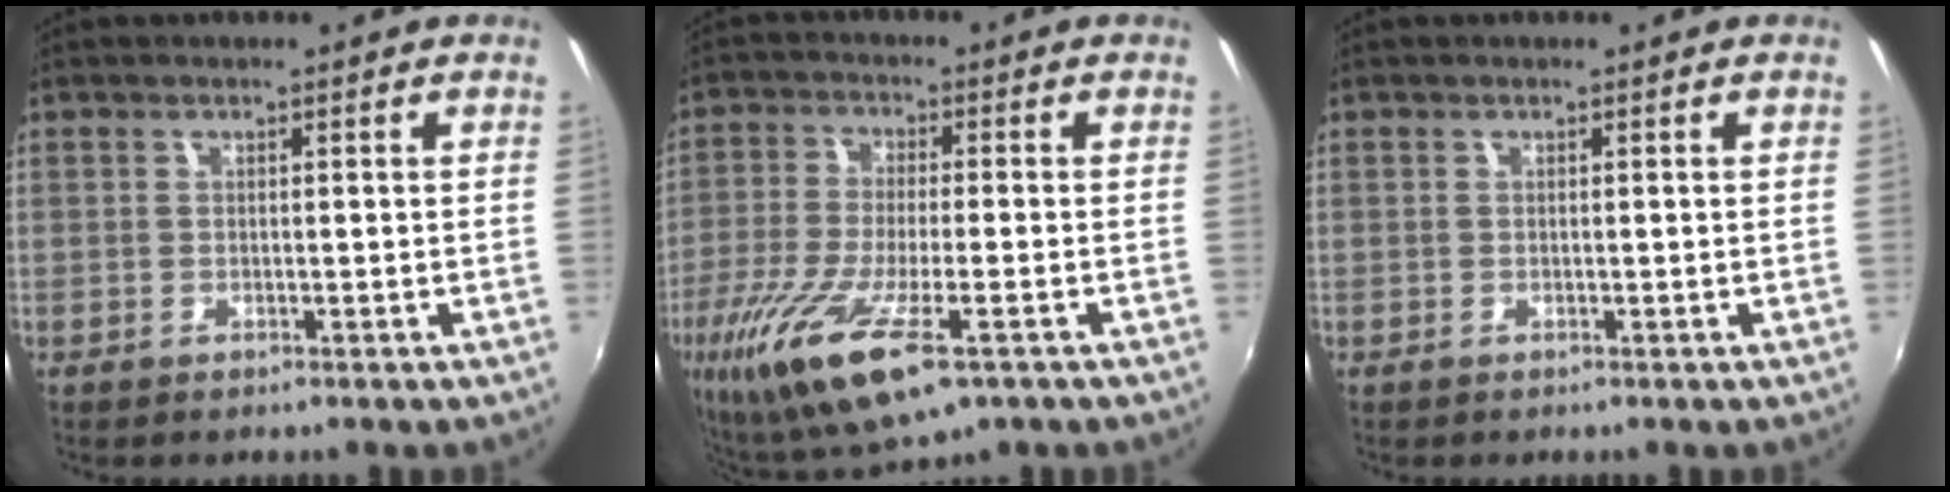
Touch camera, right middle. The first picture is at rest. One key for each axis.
{"total": 17.2, "fx": -8.2, "fy": 5.3, "fz": 14.2, "tx": -0.301, "ty": -0.059, "tz": -0.146}
{"total": 0.0}